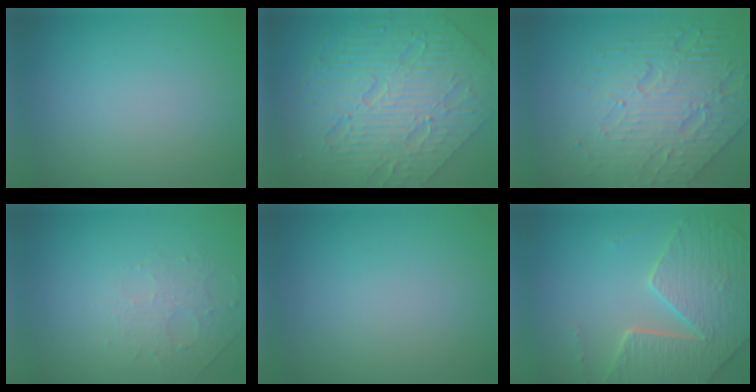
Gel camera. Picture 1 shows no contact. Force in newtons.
{"total": 10.4, "press": 7.1, "slide": 7.6}
{"total": 7.9, "press": 5.7, "slide": 5.5}
{"total": 1.5, "press": 1.0, "slide": 1.1}
{"total": 0.0}
{"total": 6.5, "press": 5.2, "slide": 3.8}